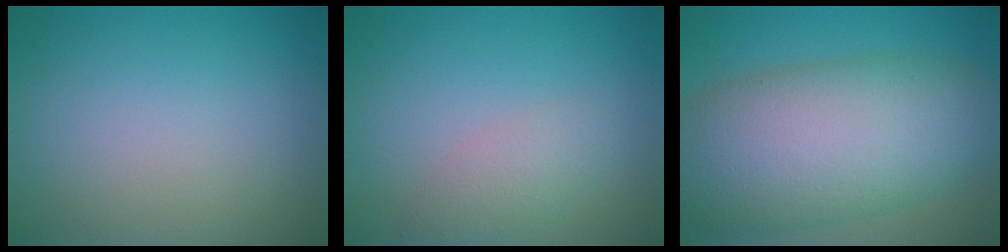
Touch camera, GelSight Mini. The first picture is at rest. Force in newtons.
{"total": 2.3, "press": 2.3, "slide": 0.1}
{"total": 12.2, "press": 12.2, "slide": 0.4}